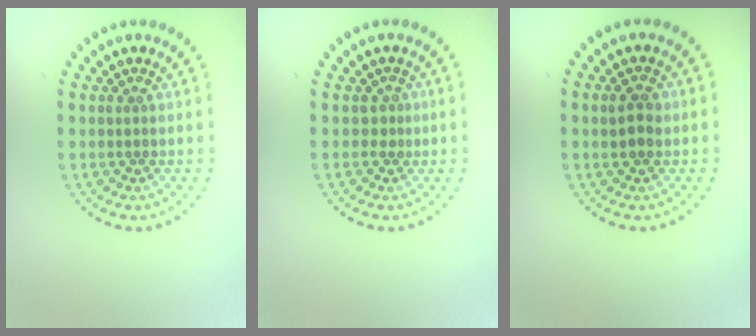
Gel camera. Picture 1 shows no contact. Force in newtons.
{"total": 0.9, "press": 0.3, "slide": 0.9}
{"total": 2.1, "press": 2.1, "slide": 0.2}